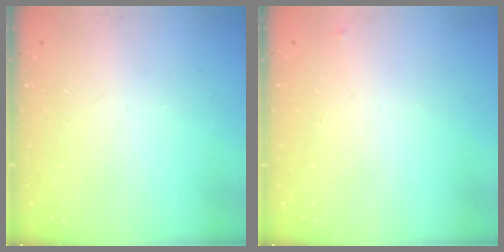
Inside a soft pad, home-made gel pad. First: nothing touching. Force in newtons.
{"total": 2.5, "press": 2.5, "slide": 0.4}